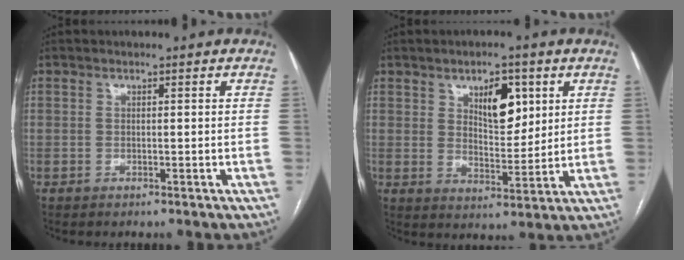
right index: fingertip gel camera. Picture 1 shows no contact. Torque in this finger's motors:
{"motor_torque": [0.24, 0.10, 0.37, 0.05]}